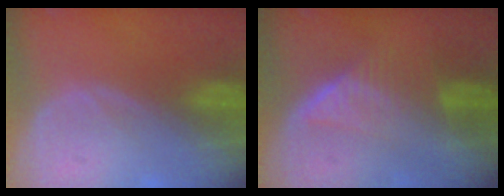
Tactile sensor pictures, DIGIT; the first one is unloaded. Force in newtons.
{"total": 6.5, "press": 5.8, "slide": 3.0}